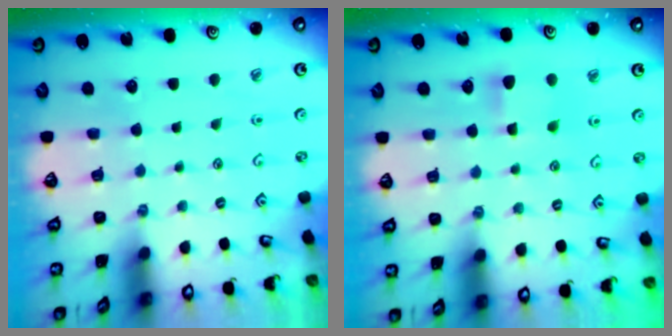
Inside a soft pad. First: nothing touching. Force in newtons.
{"total": 4.8, "press": 4.7, "slide": 0.5}